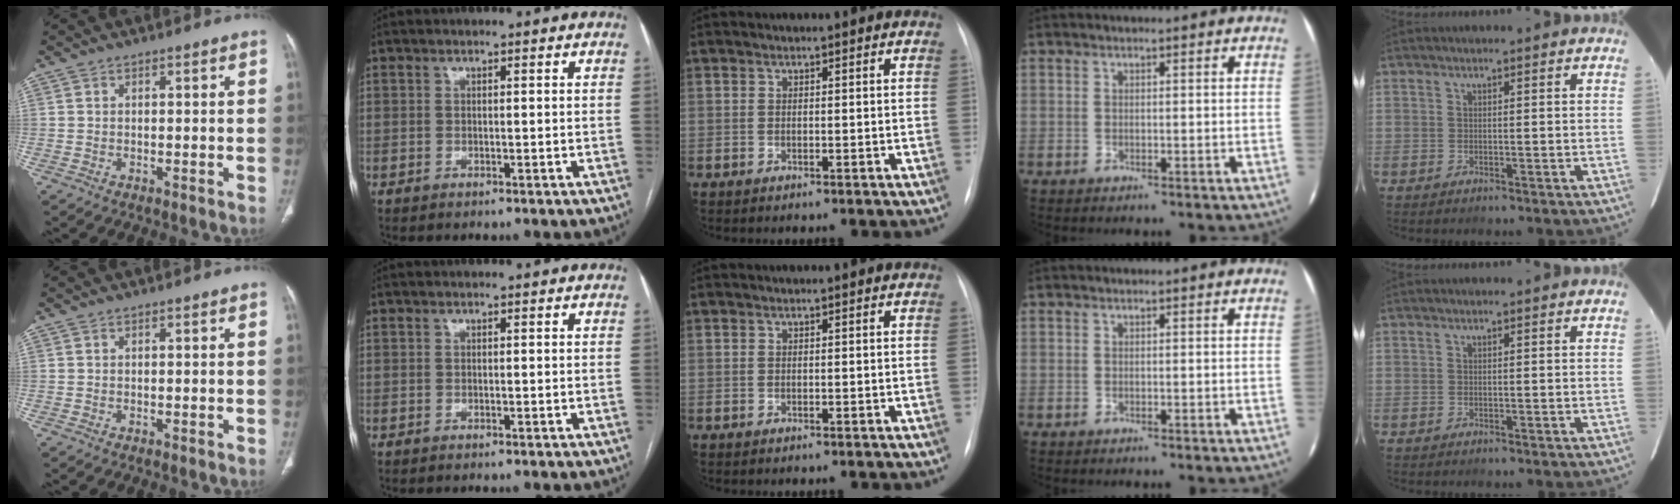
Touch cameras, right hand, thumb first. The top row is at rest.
{}